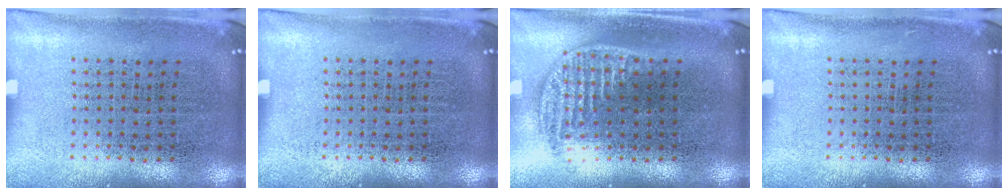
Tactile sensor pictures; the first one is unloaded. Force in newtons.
{"total": 0.0}
{"total": 1.3, "press": 1.1, "slide": 0.5}
{"total": 0.0}